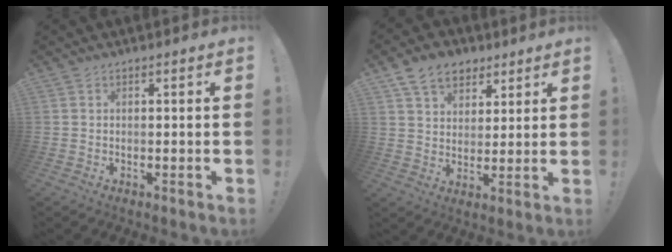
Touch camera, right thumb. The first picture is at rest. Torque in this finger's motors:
{"motor_torque": [0.08, 0.09, 0.45, 0.43, 0.00]}